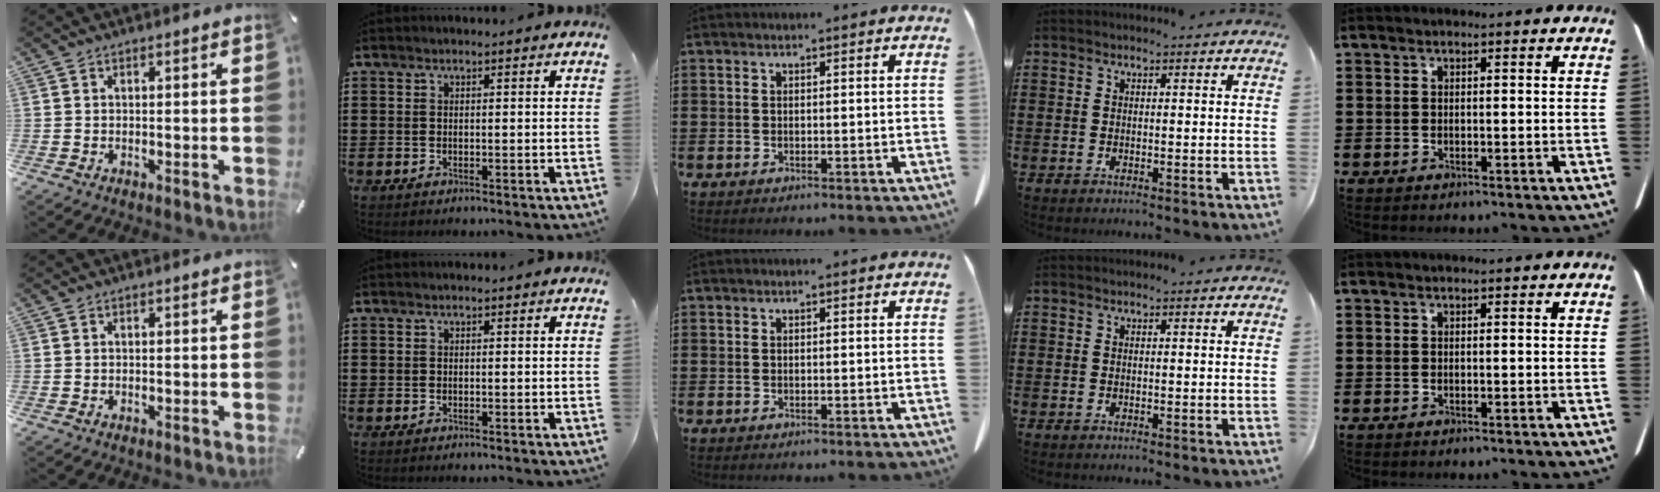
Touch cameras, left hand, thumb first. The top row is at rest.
{}